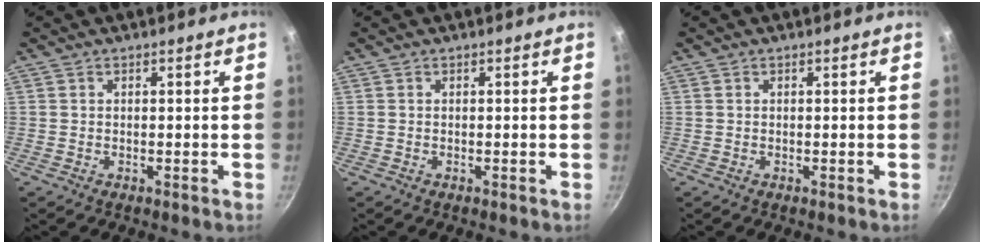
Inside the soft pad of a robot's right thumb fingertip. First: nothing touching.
{"total": 0.0}
{"total": 0.0}